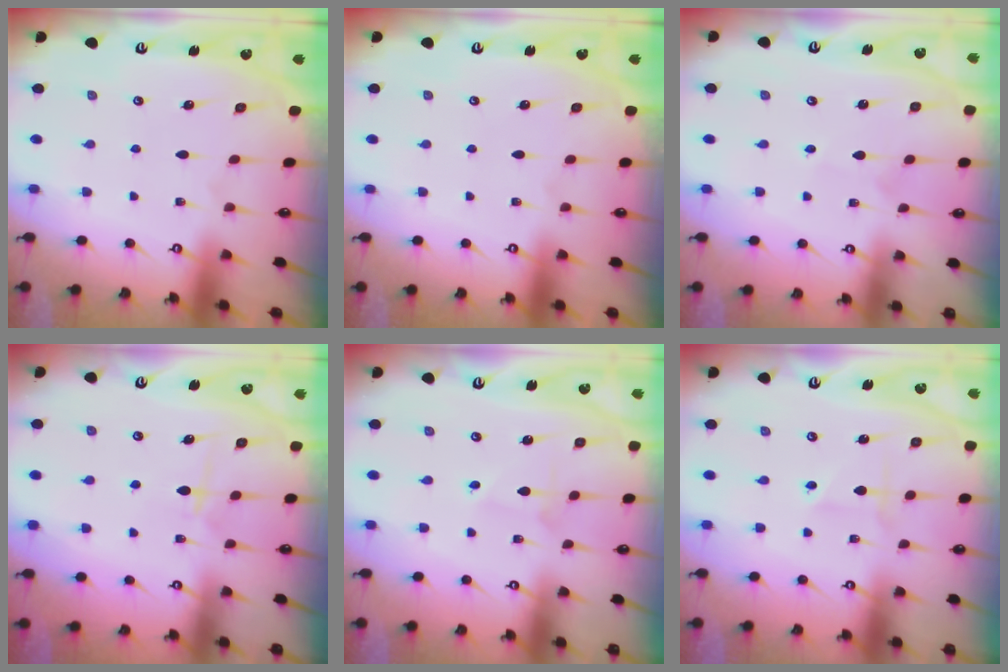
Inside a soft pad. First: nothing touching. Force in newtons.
{"total": 0.0}
{"total": 1.1, "press": 1.1, "slide": 0.1}
{"total": 5.5, "press": 5.5, "slide": 0.8}
{"total": 2.0, "press": 2.0, "slide": 0.2}
{"total": 1.8, "press": 1.7, "slide": 0.6}